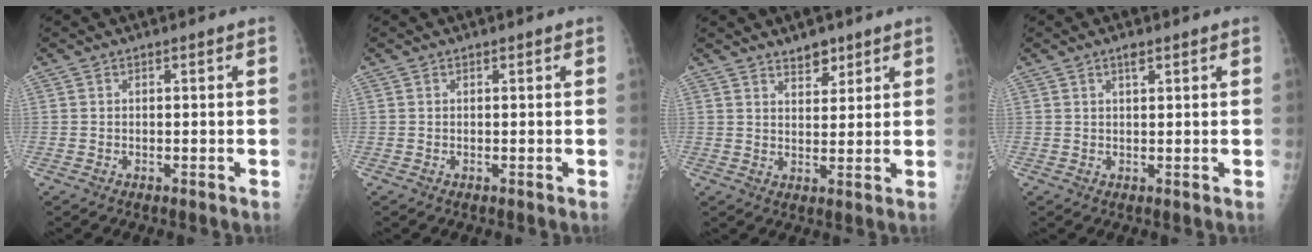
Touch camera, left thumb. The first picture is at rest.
{"total": 0.0}
{"total": 4.1, "force": [3.2, 1.9, 1.7], "torque": [-0.006, -0.024, 0.054]}
{"total": 1.8, "force": [1.1, 0.6, 1.3], "torque": [-0.015, -0.004, 0.018]}